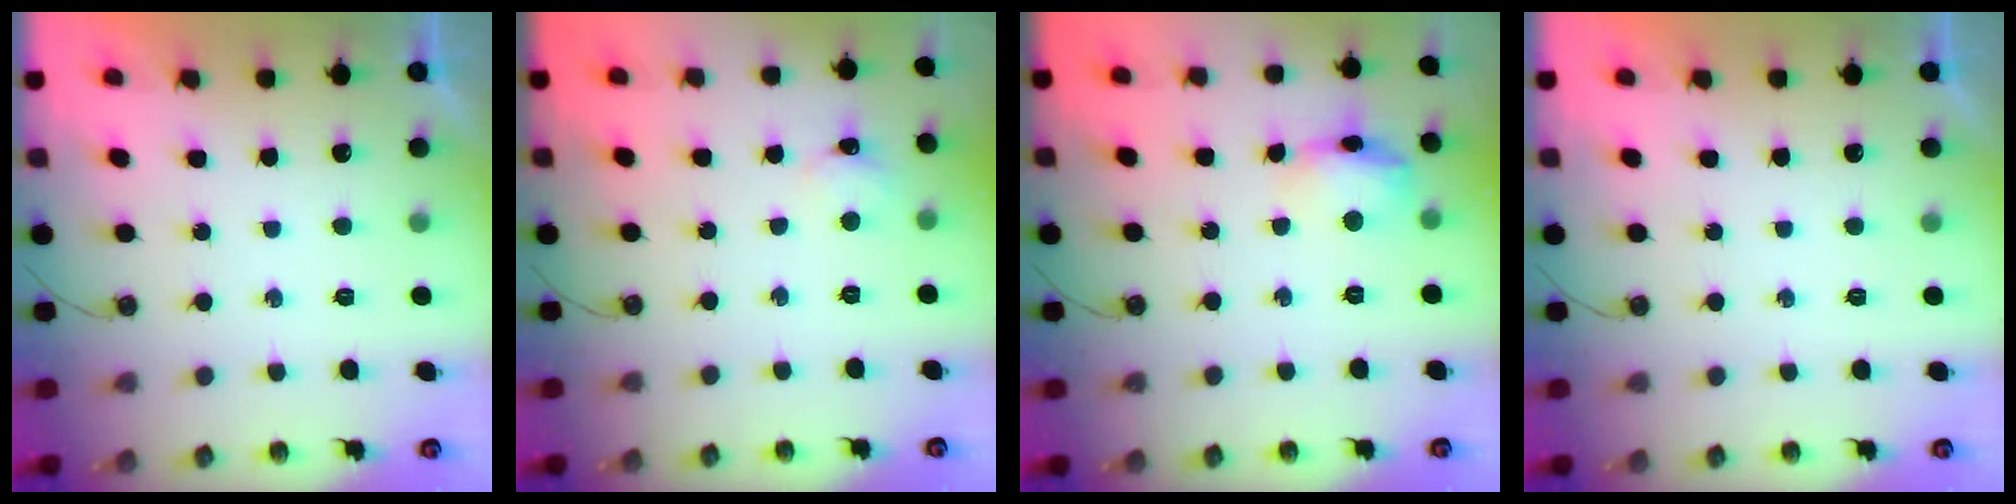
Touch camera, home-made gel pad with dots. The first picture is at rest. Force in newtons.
{"total": 2.6, "press": 2.6, "slide": 0.4}
{"total": 11.9, "press": 11.9, "slide": 1.0}
{"total": 0.0}